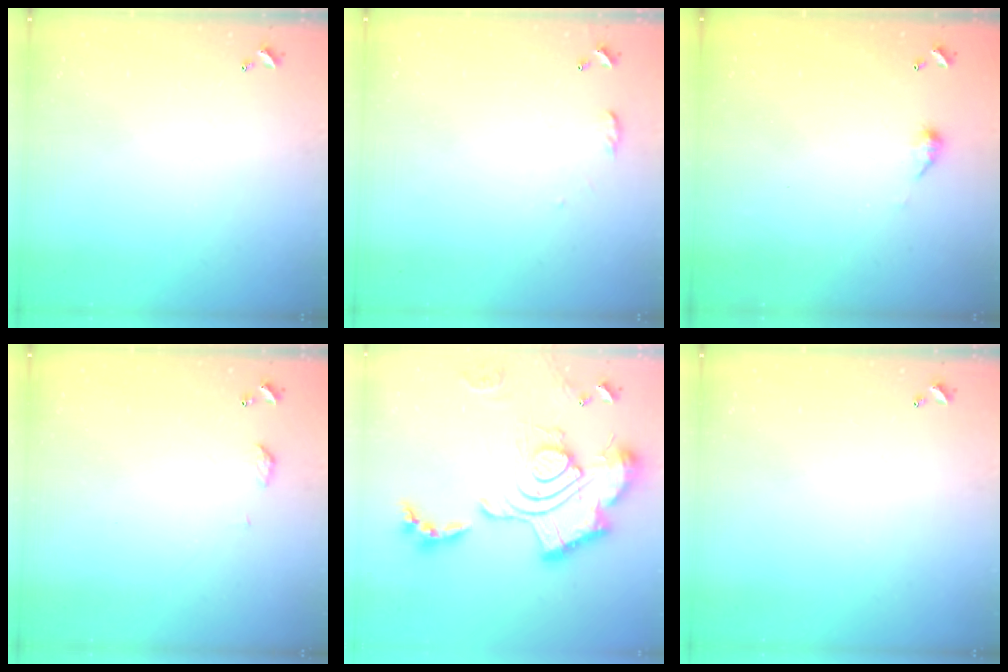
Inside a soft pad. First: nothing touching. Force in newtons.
{"total": 5.9, "press": 5.8, "slide": 0.7}
{"total": 3.5, "press": 3.4, "slide": 0.6}
{"total": 4.6, "press": 4.5, "slide": 0.6}
{"total": 3.0, "press": 2.4, "slide": 1.8}
{"total": 0.0}